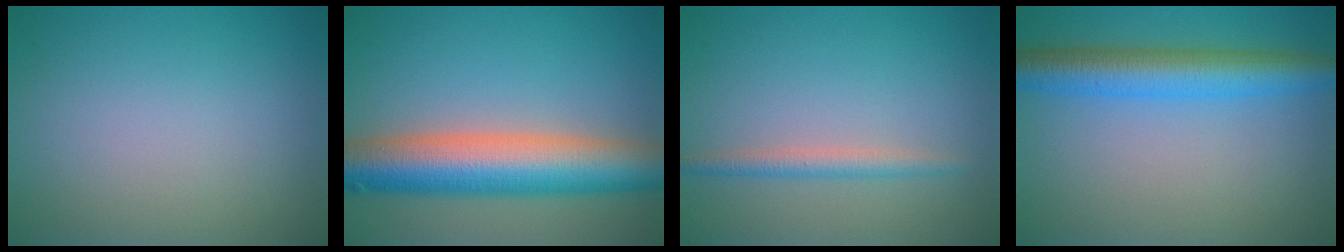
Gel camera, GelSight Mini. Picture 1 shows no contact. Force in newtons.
{"total": 10.0, "press": 10.0, "slide": 0.4}
{"total": 1.8, "press": 1.8, "slide": 0.1}
{"total": 5.9, "press": 5.9, "slide": 0.0}